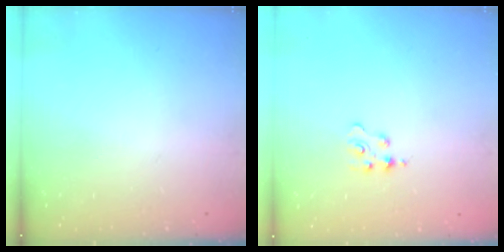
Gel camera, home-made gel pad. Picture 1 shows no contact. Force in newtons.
{"total": 1.8, "press": 1.8, "slide": 0.4}